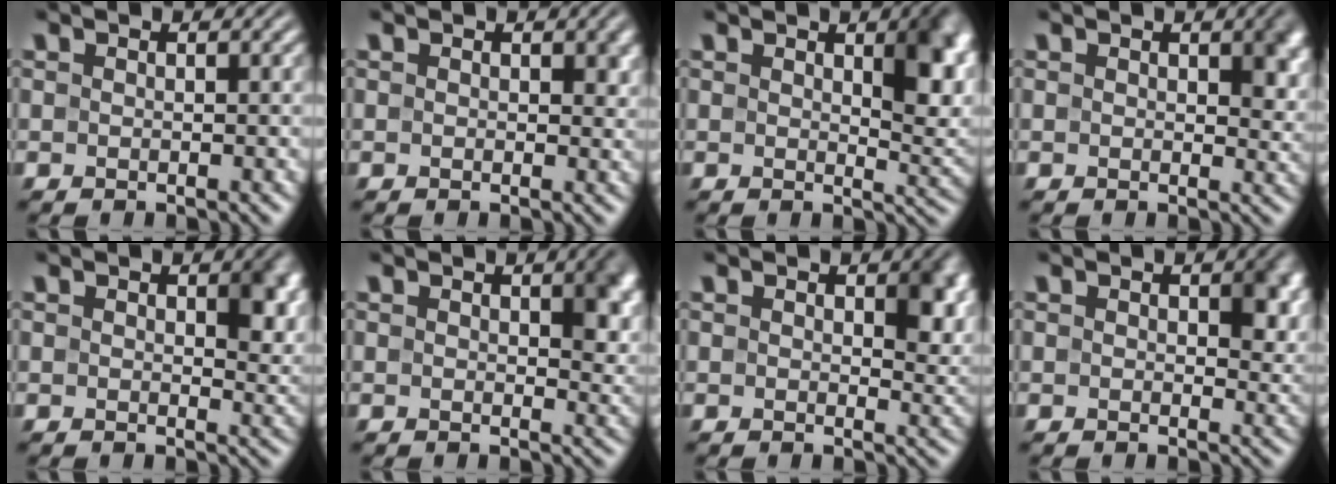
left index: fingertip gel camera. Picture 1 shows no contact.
{"total": 1.9, "force": [0.7, 1.2, 1.3], "torque": [-0.011, -0.001, 0.007]}
{"total": 5.8, "force": [1.9, 2.1, 5.1], "torque": [-0.059, -0.005, 0.036]}
{"total": 3.8, "force": [1.1, 2.0, 3.1], "torque": [-0.035, -0.001, 0.018]}
{"total": 3.6, "force": [1.0, 1.8, 3.0], "torque": [-0.037, -0.007, 0.018]}
{"total": 4.5, "force": [1.3, 2.1, 3.7], "torque": [-0.043, 0.000, 0.022]}
{"total": 3.8, "force": [1.1, 2.0, 3.0], "torque": [-0.038, -0.008, 0.020]}
{"total": 3.4, "force": [0.9, 1.9, 2.6], "torque": [-0.031, -0.005, 0.014]}